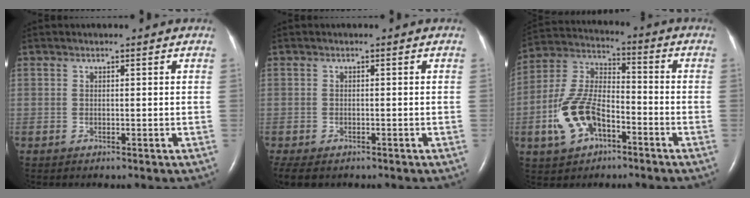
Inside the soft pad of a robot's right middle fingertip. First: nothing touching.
{"total": 5.9, "force": [-4.3, 2.9, 2.9], "torque": [-0.055, -0.011, -0.063]}
{"total": 11.7, "force": [-4.8, 6.1, 8.8], "torque": [-0.205, 0.014, -0.088]}